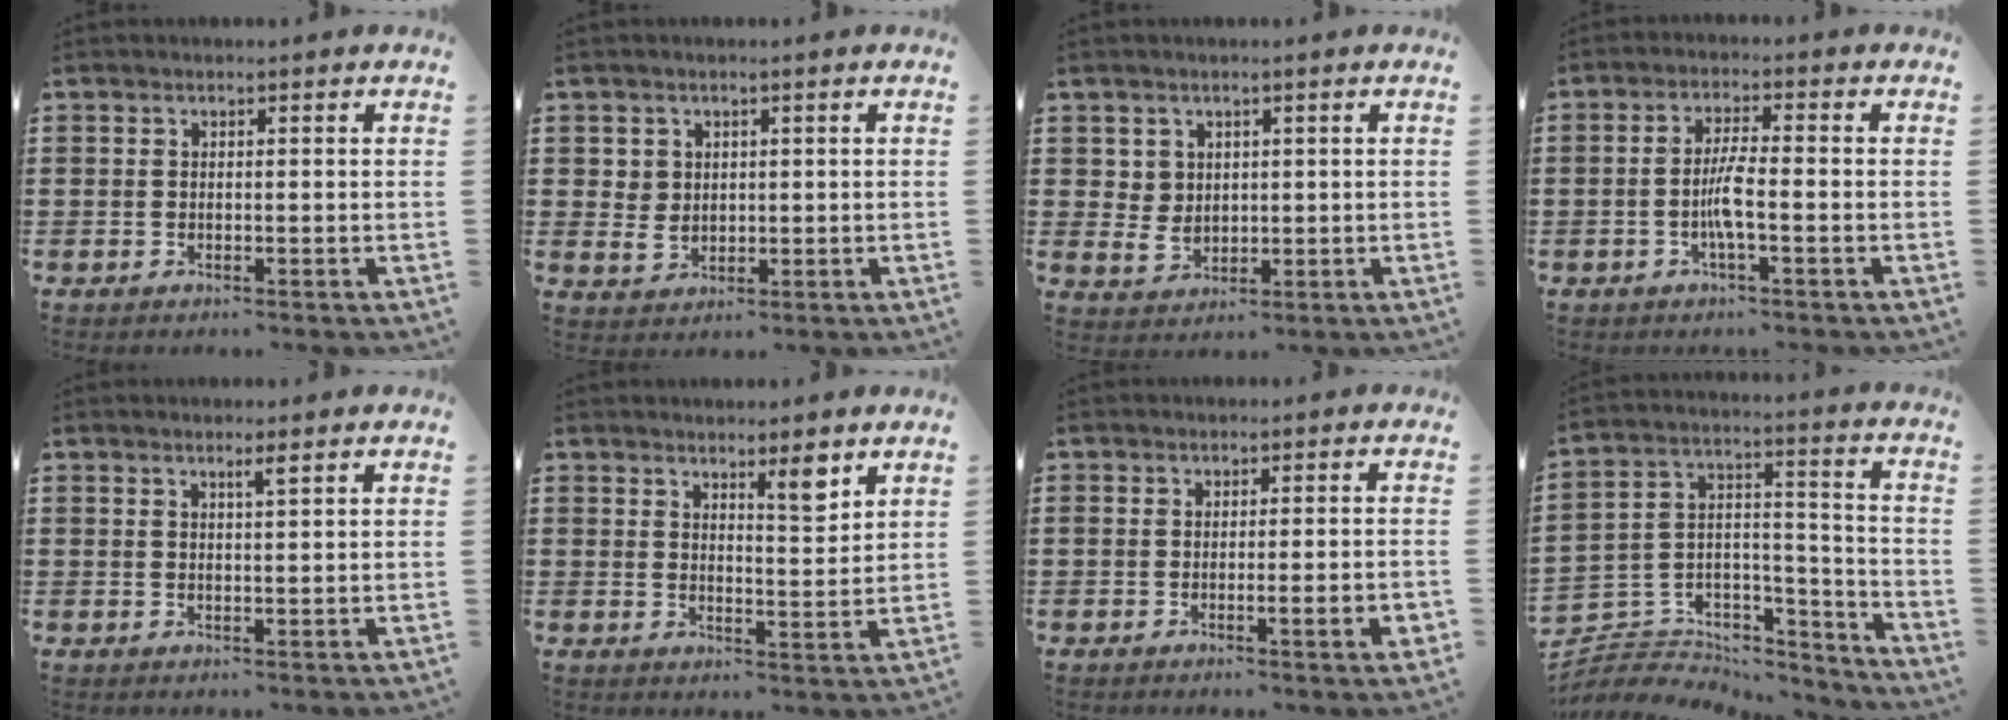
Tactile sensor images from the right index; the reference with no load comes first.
{"total": 2.5, "force": [1.0, 2.3, 0.3], "torque": [-0.017, 0.009, 0.017]}
{"total": 2.9, "force": [1.3, 2.5, 0.6], "torque": [-0.023, 0.009, 0.024]}
{"total": 4.3, "force": [-1.2, 0.4, 4.1], "torque": [-0.089, -0.007, -0.029]}
{"total": 1.5, "force": [0.9, 0.1, 1.2], "torque": [-0.015, -0.003, 0.013]}
{"total": 4.6, "force": [3.4, 0.9, 3.0], "torque": [-0.040, -0.009, 0.053]}
{"total": 3.2, "force": [-1.2, -0.1, 2.9], "torque": [-0.047, -0.009, -0.020]}
{"total": 4.4, "force": [-3.1, 3.1, 0.6], "torque": [-0.026, -0.004, -0.064]}